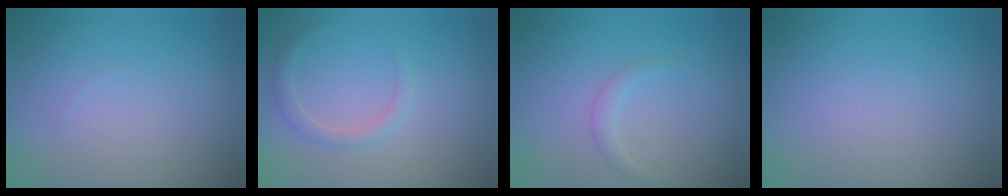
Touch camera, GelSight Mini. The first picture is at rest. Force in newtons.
{"total": 1.3, "press": 1.3, "slide": 0.1}
{"total": 1.0, "press": 1.0, "slide": 0.2}
{"total": 0.0}